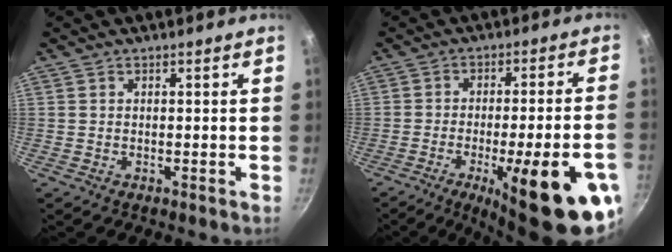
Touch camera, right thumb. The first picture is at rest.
{"total": 22.4, "force": [-9.4, 5.3, 19.6], "torque": [-0.242, 0.025, -0.123]}